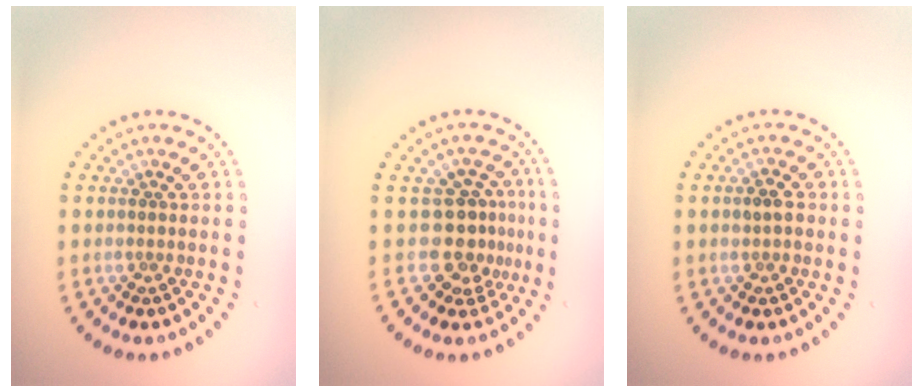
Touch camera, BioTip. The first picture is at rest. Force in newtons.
{"total": 3.3, "press": 2.5, "slide": 2.1}
{"total": 1.5, "press": 1.5, "slide": 0.2}